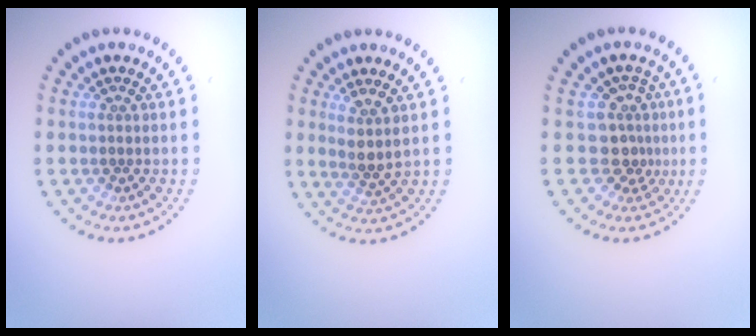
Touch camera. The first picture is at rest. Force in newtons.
{"total": 2.2, "press": 1.6, "slide": 1.5}
{"total": 2.7, "press": 2.0, "slide": 1.8}